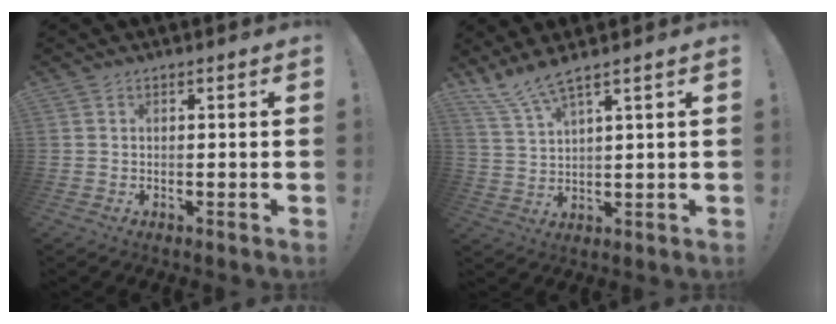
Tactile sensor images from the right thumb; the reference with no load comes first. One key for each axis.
{"total": 6.2, "fx": 5.2, "fy": 0.2, "fz": 3.5, "tx": -0.087, "ty": -0.021, "tz": 0.096}